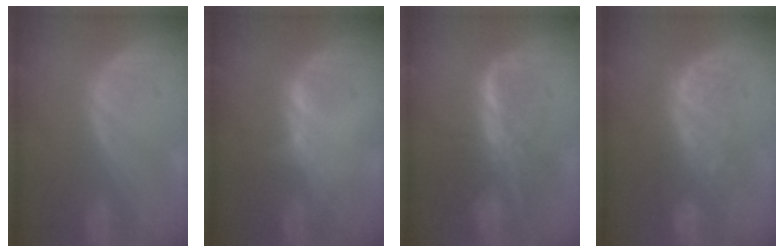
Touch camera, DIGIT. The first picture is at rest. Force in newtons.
{"total": 1.1, "press": 1.1, "slide": 0.3}
{"total": 8.1, "press": 7.0, "slide": 4.1}
{"total": 7.8, "press": 7.6, "slide": 1.6}